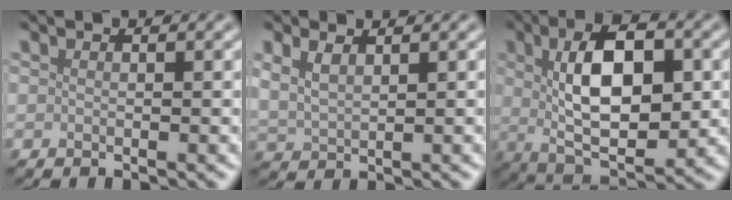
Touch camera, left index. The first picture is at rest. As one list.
[{"total": 2.1, "force": [1.3, 0.9, 1.4], "torque": [-0.038, 0.000, 0.030]}, {"total": 9.4, "force": [1.3, 4.2, 8.3], "torque": [-0.135, 0.006, 0.017]}]